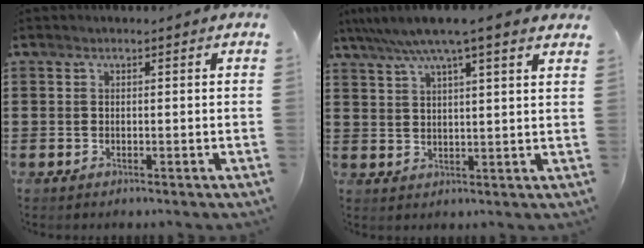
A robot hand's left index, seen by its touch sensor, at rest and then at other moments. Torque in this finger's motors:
{"motor_torque": [2.14, 0.00, 0.82, 0.21]}